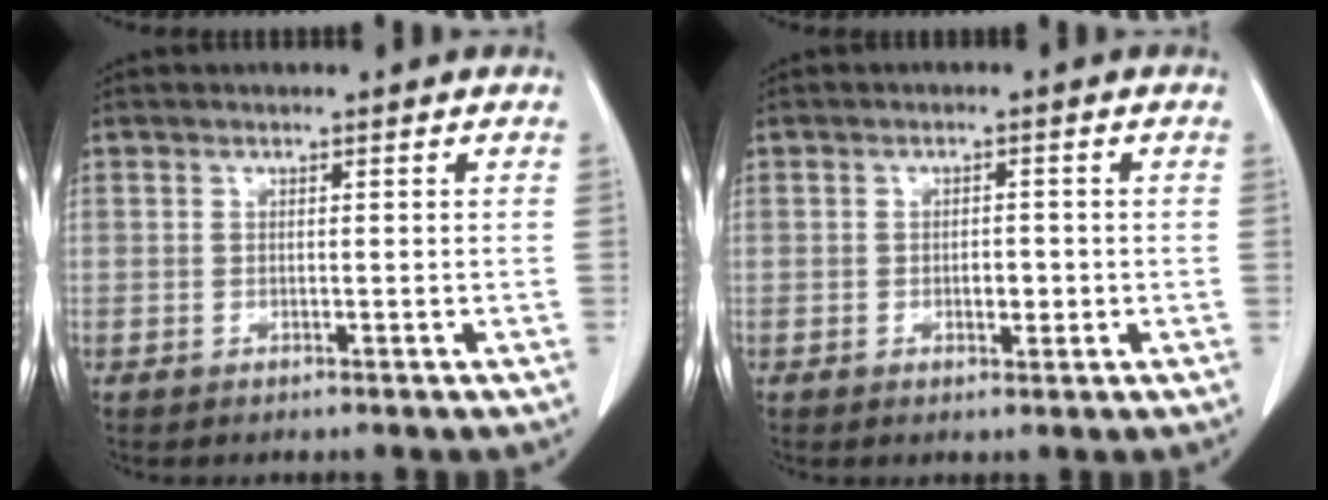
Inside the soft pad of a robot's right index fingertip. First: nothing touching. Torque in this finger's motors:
{"motor_torque": [0.43, -0.35, 0.10, 0.04]}